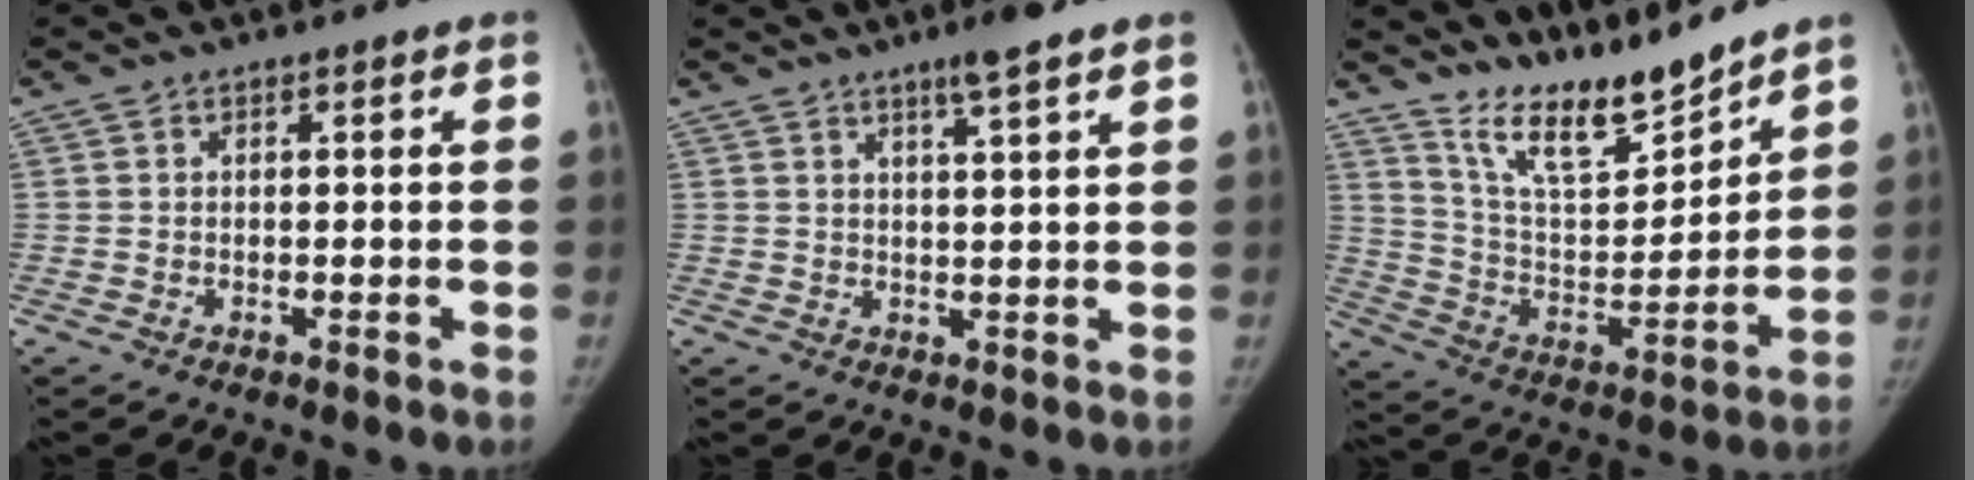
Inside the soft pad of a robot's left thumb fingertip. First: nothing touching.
{"total": 5.0, "force": [3.5, 0.1, 3.6], "torque": [-0.057, -0.018, 0.057]}
{"total": 14.1, "force": [12.8, 2.5, 5.3], "torque": [-0.066, -0.090, 0.241]}